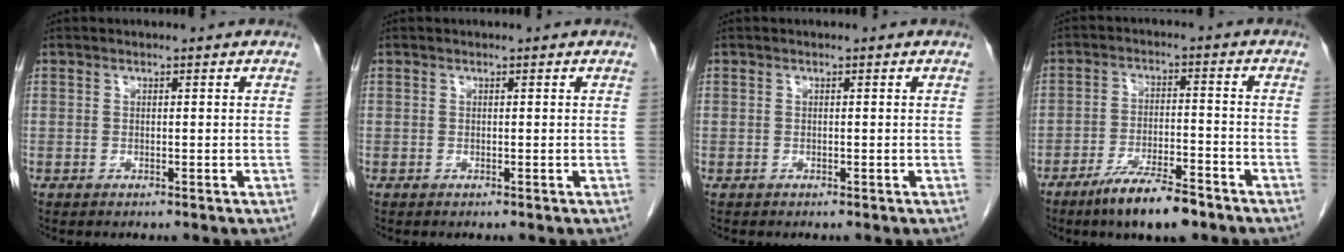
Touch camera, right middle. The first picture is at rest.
{"total": 0.0}
{"total": 0.0}
{"total": 9.0, "force": [-6.6, 1.7, 5.9], "torque": [-0.103, -0.012, -0.114]}